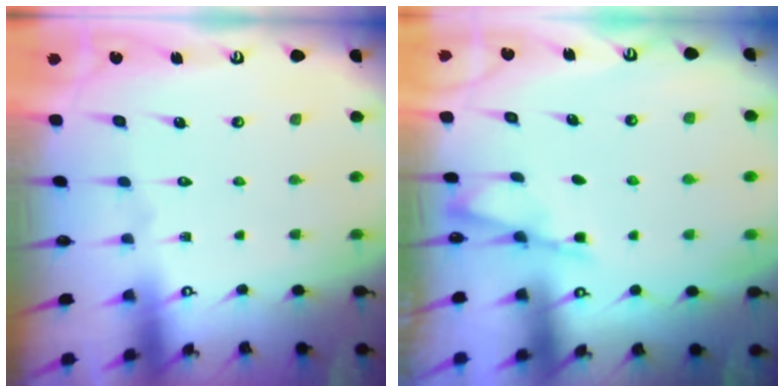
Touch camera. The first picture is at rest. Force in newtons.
{"total": 3.1, "press": 3.1, "slide": 0.4}